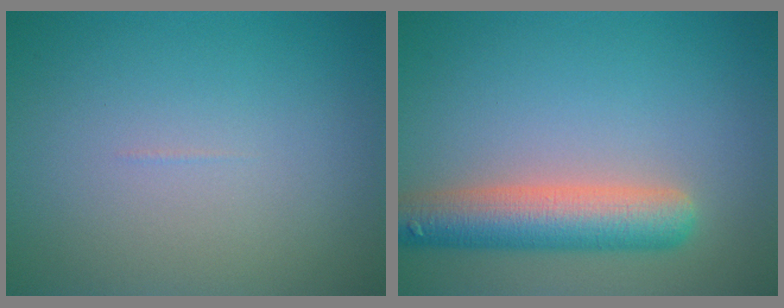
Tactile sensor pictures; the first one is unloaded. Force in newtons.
{"total": 6.3, "press": 6.3, "slide": 0.3}